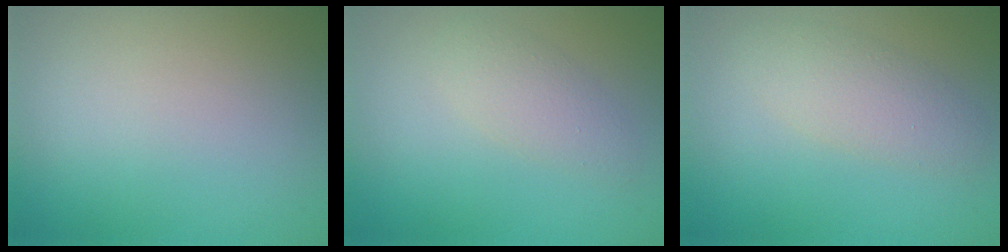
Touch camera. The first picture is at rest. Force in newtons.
{"total": 2.3, "press": 2.3, "slide": 0.1}
{"total": 3.0, "press": 3.0, "slide": 0.1}